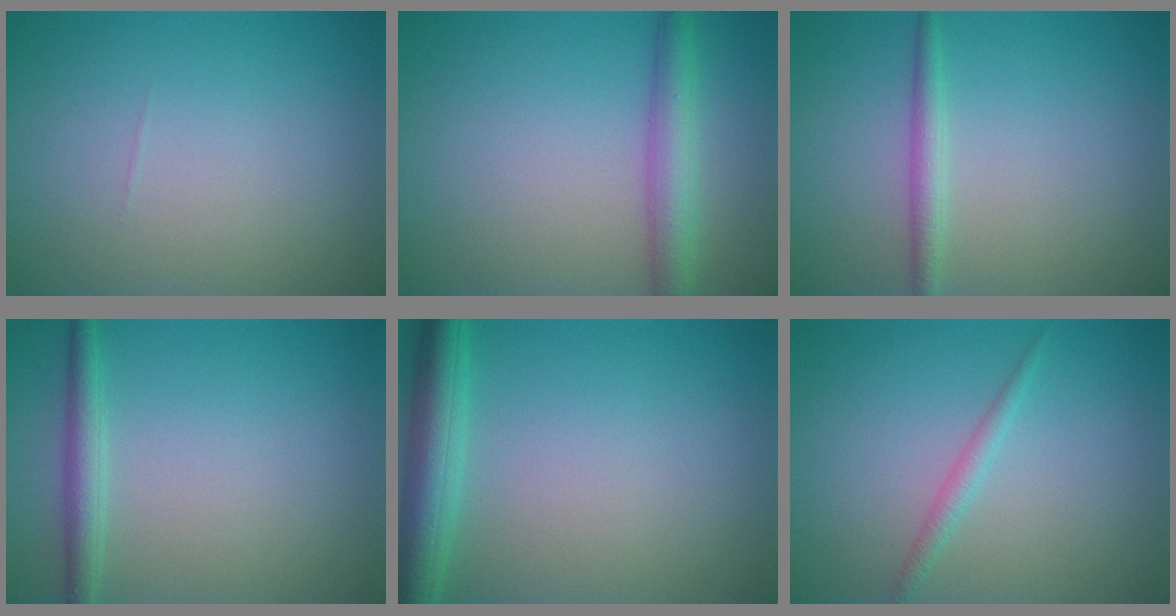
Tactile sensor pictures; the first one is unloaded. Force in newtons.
{"total": 3.8, "press": 3.8, "slide": 0.1}
{"total": 1.8, "press": 1.8, "slide": 0.0}
{"total": 2.2, "press": 2.2, "slide": 0.0}
{"total": 4.5, "press": 4.5, "slide": 0.3}
{"total": 1.3, "press": 1.3, "slide": 0.0}